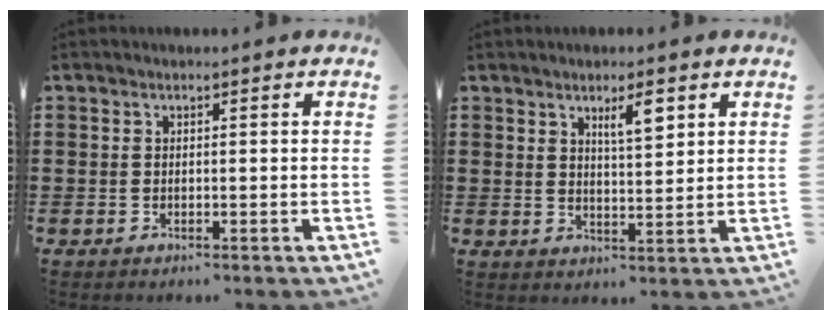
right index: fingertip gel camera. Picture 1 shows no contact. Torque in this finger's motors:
{"motor_torque": [0.13, 0.22, 0.19, 0.06]}